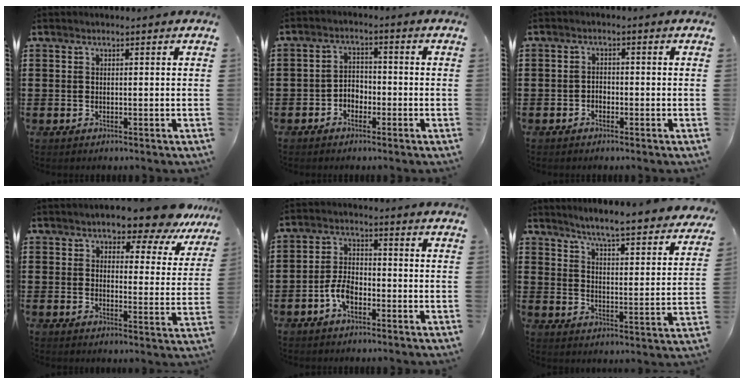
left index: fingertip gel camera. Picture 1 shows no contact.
{"total": 2.7, "force": [-2.1, 1.6, 0.6], "torque": [-0.017, 0.007, -0.046]}
{"total": 1.4, "force": [-1.2, 0.7, 0.2], "torque": [-0.009, 0.003, -0.025]}
{"total": 7.1, "force": [6.6, 1.0, 2.5], "torque": [-0.053, -0.040, 0.114]}
{"total": 4.8, "force": [-2.3, 2.5, 3.3], "torque": [-0.086, 0.000, -0.051]}
{"total": 4.7, "force": [4.5, -0.8, 1.2], "torque": [-0.048, -0.042, 0.068]}